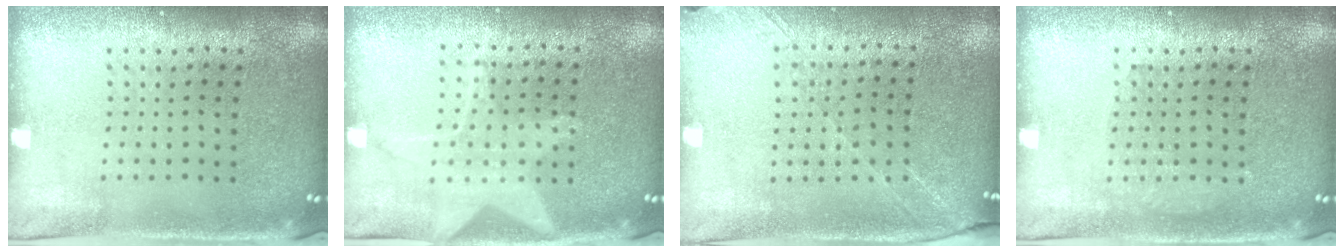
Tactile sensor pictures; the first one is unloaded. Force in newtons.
{"total": 1.3, "press": 1.3, "slide": 0.2}
{"total": 1.3, "press": 1.2, "slide": 0.6}
{"total": 0.9, "press": 0.9, "slide": 0.2}